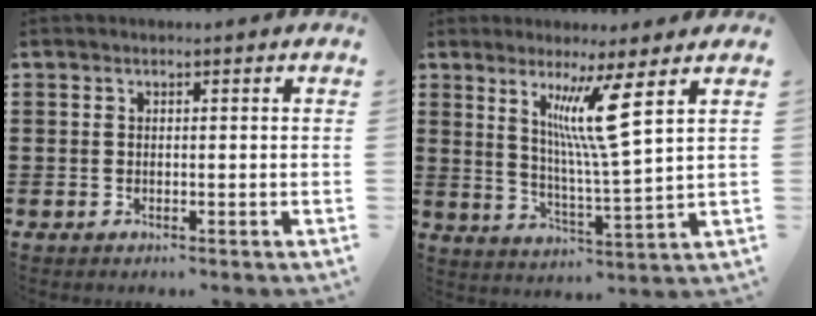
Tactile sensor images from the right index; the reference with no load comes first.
{"total": 8.8, "force": [4.3, -0.2, 7.7], "torque": [-0.160, -0.010, 0.071]}